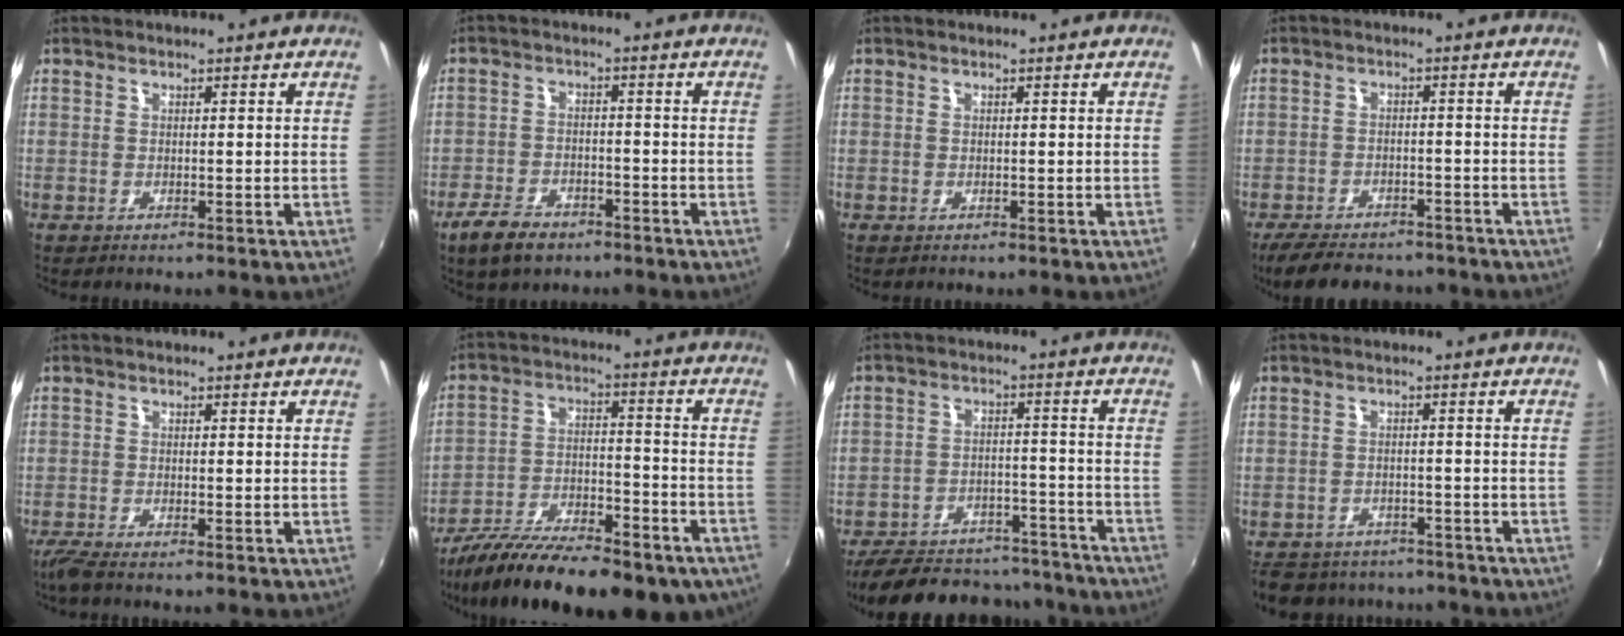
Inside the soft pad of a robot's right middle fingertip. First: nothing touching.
{"total": 7.9, "force": [-5.6, 3.9, 3.9], "torque": [-0.108, -0.007, -0.100]}
{"total": 0.0}
{"total": 11.3, "force": [-9.2, 4.5, 4.7], "torque": [-0.110, -0.011, -0.141]}
{"total": 2.3, "force": [-1.8, 0.0, 1.4], "torque": [-0.036, -0.010, -0.039]}
{"total": 24.4, "force": [-17.8, 8.5, 14.3], "torque": [-0.248, -0.039, -0.261]}
{"total": 23.2, "force": [-19.7, 8.8, 8.5], "torque": [-0.183, 0.026, -0.255]}
{"total": 12.5, "force": [-10.6, 5.6, 3.8], "torque": [-0.095, 0.006, -0.147]}